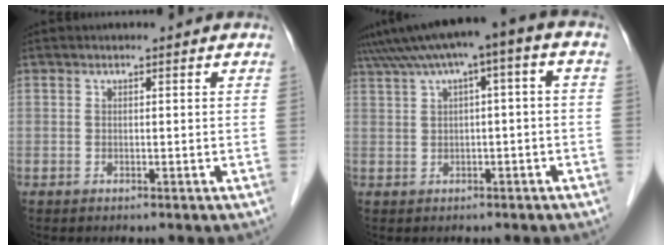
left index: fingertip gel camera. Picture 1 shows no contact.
{"total": 8.4, "force": [2.5, 1.0, 7.9], "torque": [-0.141, 0.043, 0.039]}